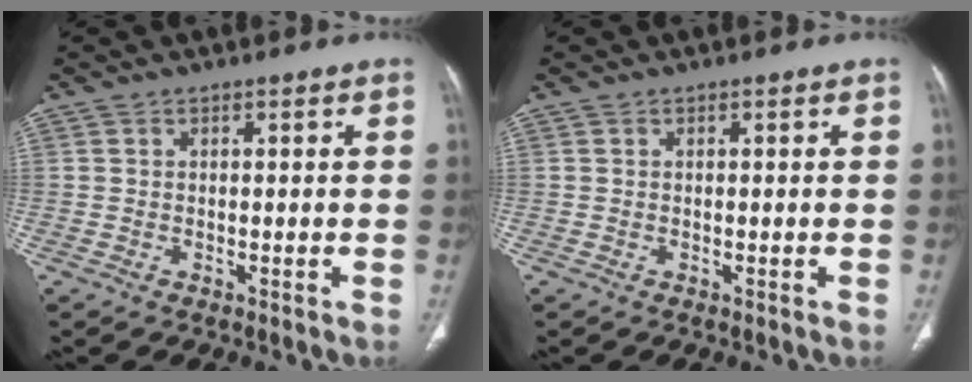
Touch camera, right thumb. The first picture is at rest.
{"total": 0.0}